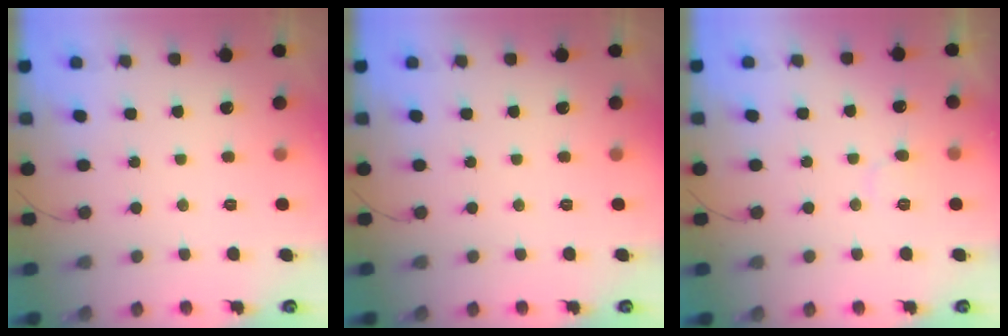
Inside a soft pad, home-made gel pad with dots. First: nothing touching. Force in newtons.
{"total": 0.0}
{"total": 4.7, "press": 4.6, "slide": 0.5}